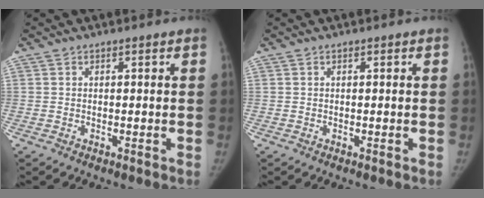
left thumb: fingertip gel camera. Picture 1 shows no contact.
{"total": 0.0}